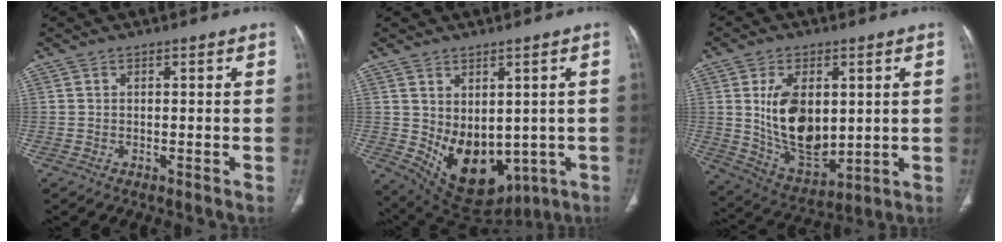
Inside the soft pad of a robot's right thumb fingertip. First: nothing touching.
{"total": 14.6, "force": [-1.8, 9.9, 10.6], "torque": [-0.135, -0.013, 0.014]}
{"total": 15.4, "force": [2.2, 9.0, 12.2], "torque": [-0.187, -0.021, 0.061]}